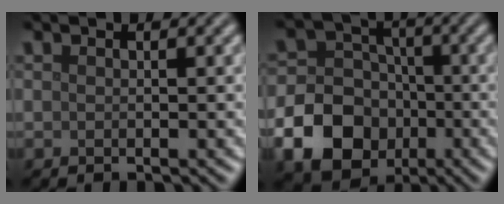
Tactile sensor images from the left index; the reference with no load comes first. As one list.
[{"total": 11.4, "force": [-4.2, 9.5, 4.6], "torque": [-0.086, -0.034, -0.102]}]